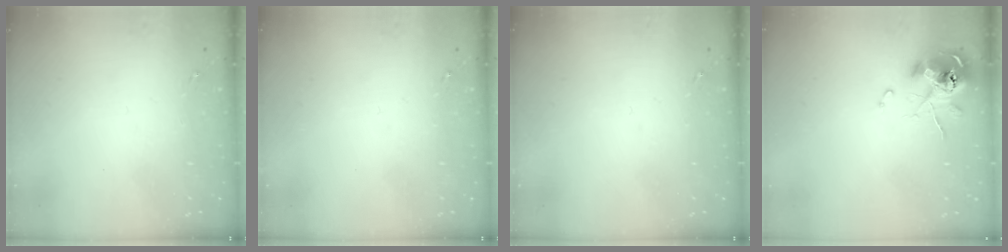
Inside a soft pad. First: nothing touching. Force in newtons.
{"total": 0.0}
{"total": 0.0}
{"total": 10.0, "press": 9.9, "slide": 1.1}